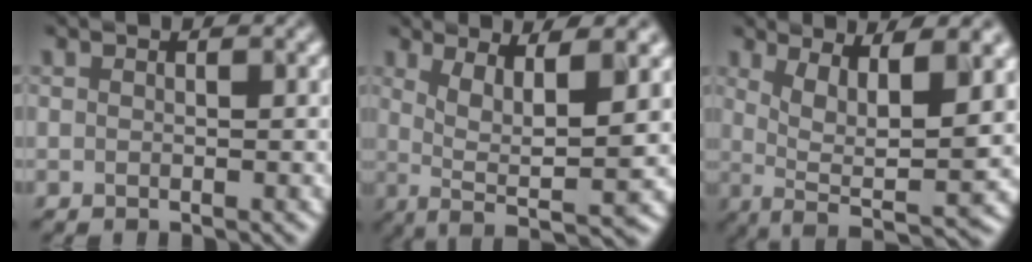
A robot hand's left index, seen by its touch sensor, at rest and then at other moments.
{"total": 7.0, "force": [0.3, 1.3, 6.9], "torque": [-0.105, 0.001, 0.035]}
{"total": 8.6, "force": [1.1, 2.0, 8.3], "torque": [-0.124, 0.001, 0.052]}